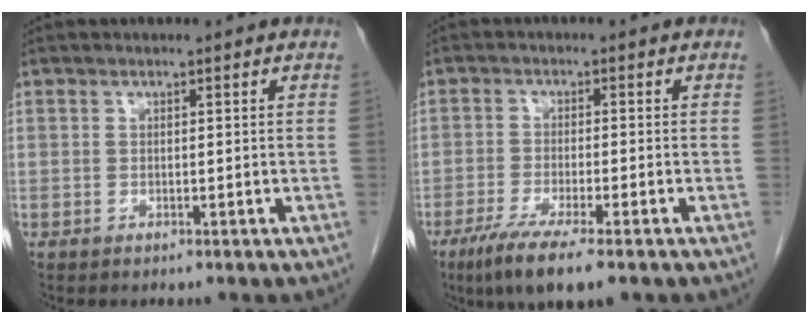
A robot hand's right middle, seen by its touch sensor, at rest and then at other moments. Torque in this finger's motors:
{"motor_torque": [1.20, -0.94, 0.57, 0.12]}